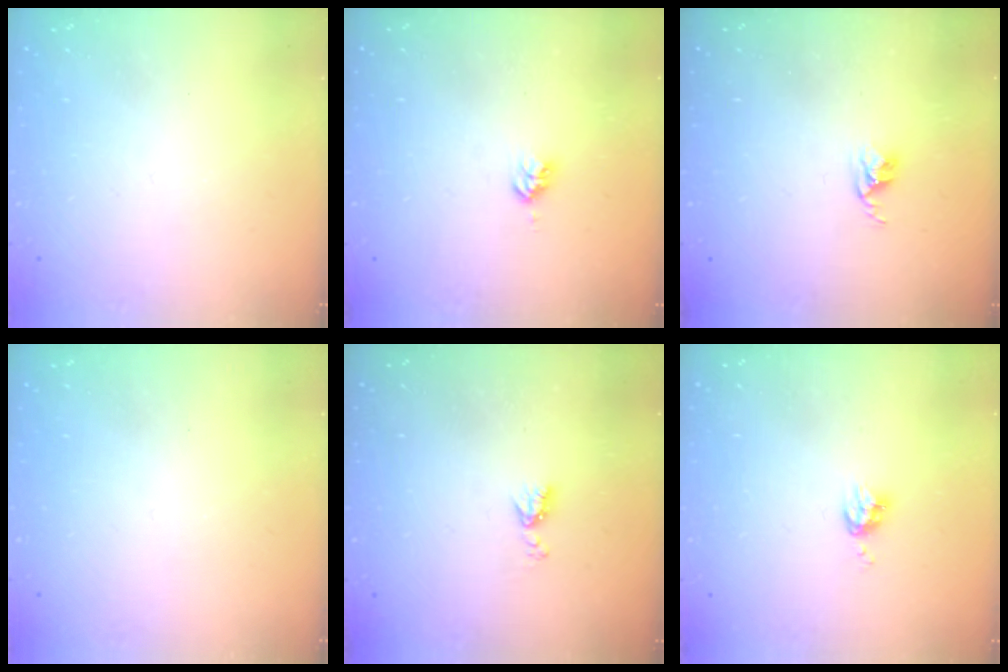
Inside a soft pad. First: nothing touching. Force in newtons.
{"total": 2.8, "press": 2.8, "slide": 0.2}
{"total": 2.6, "press": 2.6, "slide": 0.4}
{"total": 0.0}
{"total": 5.6, "press": 5.5, "slide": 0.8}
{"total": 4.2, "press": 4.1, "slide": 0.6}